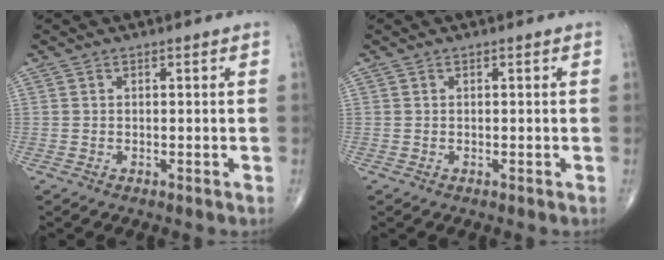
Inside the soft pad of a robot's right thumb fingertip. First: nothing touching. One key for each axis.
{"total": 0.0}